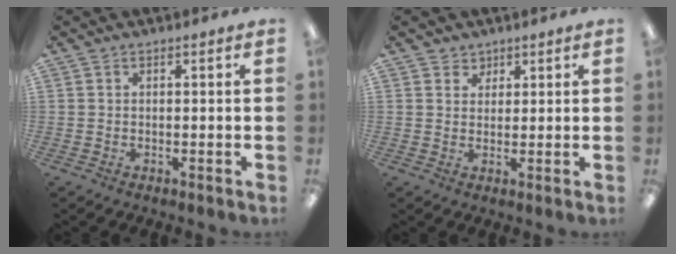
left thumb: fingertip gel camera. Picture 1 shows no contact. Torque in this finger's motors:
{"motor_torque": [-0.02, -0.04, -0.26, -0.18, -0.02]}